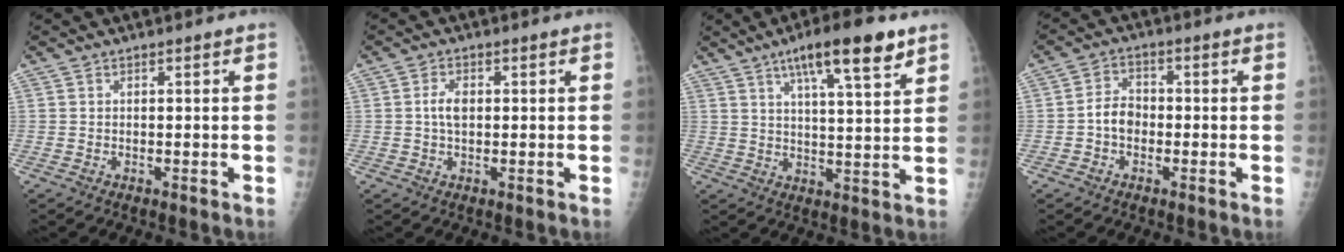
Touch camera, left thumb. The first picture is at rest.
{"total": 3.1, "force": [0.2, 1.8, 2.5], "torque": [-0.048, 0.004, 0.002]}
{"total": 12.3, "force": [7.3, 2.3, 9.7], "torque": [-0.144, -0.026, 0.113]}
{"total": 4.5, "force": [-1.2, 3.4, 2.8], "torque": [-0.035, 0.018, -0.029]}